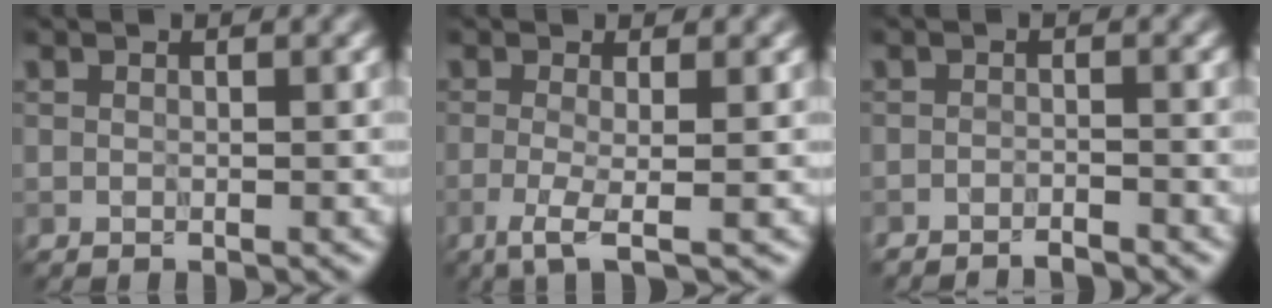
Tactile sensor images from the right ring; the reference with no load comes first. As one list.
[{"total": 3.1, "force": [-1.1, 0.7, 2.8], "torque": [-0.053, -0.001, -0.031]}, {"total": 2.1, "force": [-2.0, 0.1, 0.4], "torque": [-0.001, 0.001, -0.033]}]